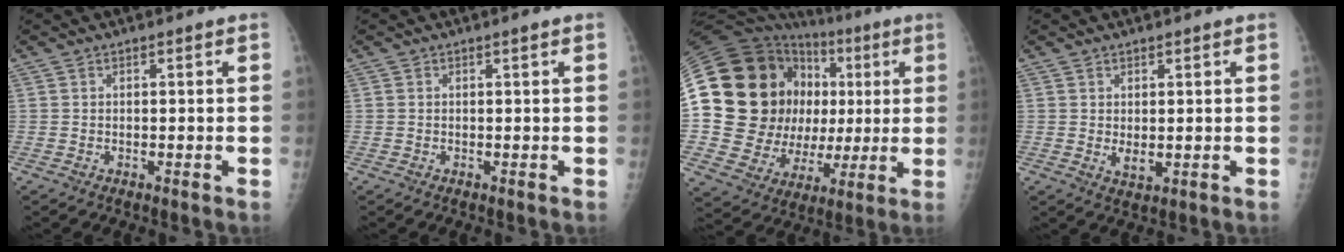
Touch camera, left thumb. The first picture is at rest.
{"total": 0.6, "force": [0.3, 0.0, 0.5], "torque": [-0.012, 0.002, 0.006]}
{"total": 31.1, "force": [4.0, 22.0, 21.5], "torque": [-0.330, 0.036, 0.078]}
{"total": 2.7, "force": [0.3, 1.4, 2.2], "torque": [-0.028, -0.012, 0.009]}